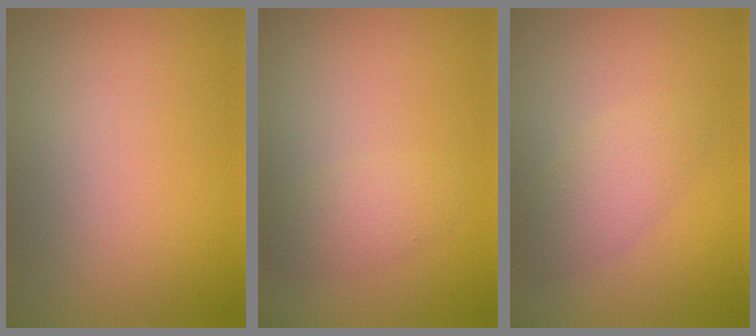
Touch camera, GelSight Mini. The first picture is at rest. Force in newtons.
{"total": 2.0, "press": 2.0, "slide": 0.1}
{"total": 2.7, "press": 2.7, "slide": 0.1}